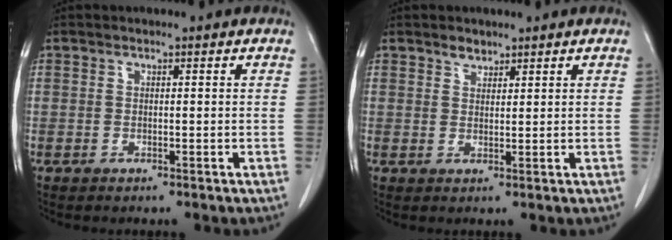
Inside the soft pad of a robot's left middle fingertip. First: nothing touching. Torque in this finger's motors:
{"motor_torque": [0.16, 0.01, -0.13, -0.03]}